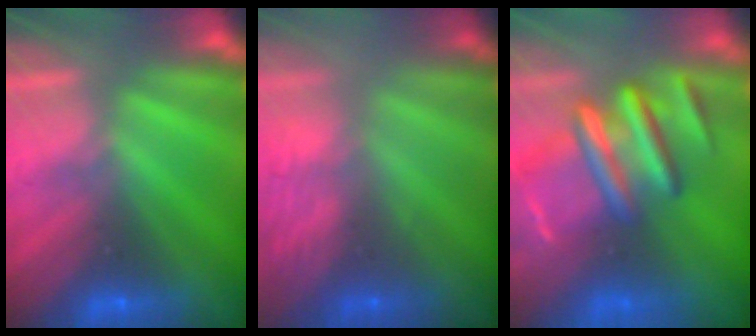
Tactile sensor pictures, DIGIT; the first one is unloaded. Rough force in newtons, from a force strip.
{"total": 3.0}
{"total": 9.4}